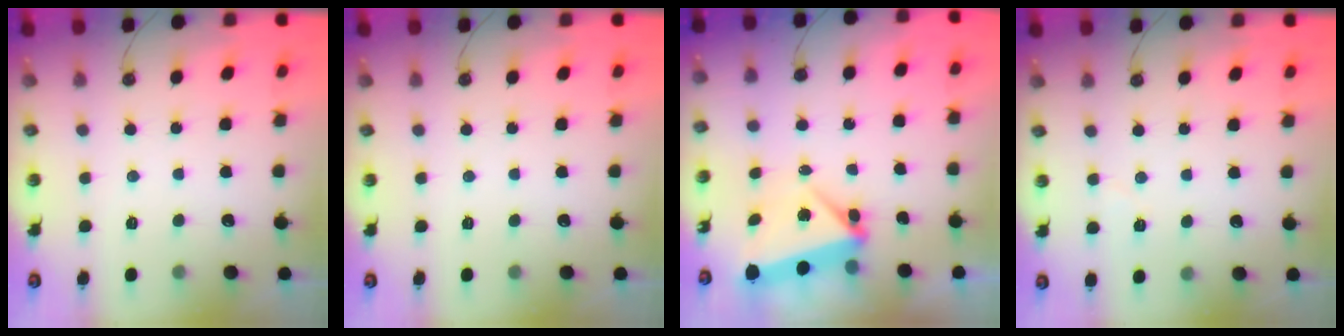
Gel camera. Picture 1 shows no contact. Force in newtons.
{"total": 0.0}
{"total": 5.9, "press": 5.8, "slide": 1.1}
{"total": 4.1, "press": 3.1, "slide": 2.7}